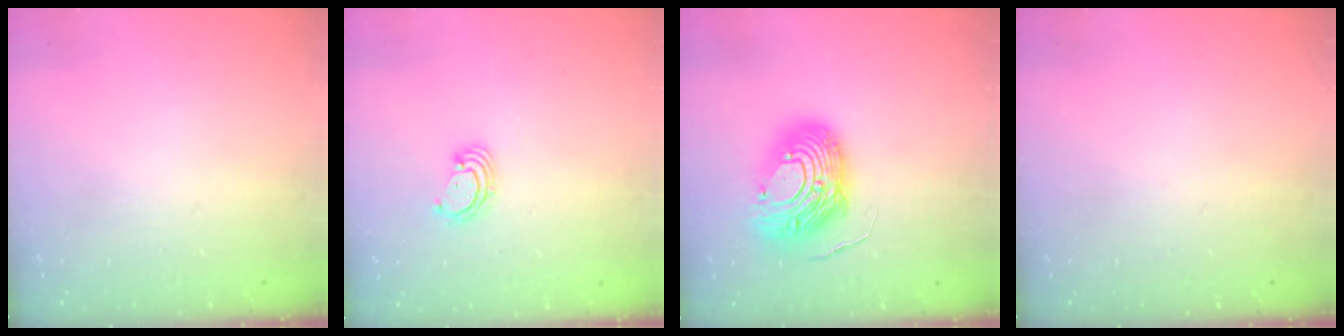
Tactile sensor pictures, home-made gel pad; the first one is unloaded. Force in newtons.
{"total": 3.1, "press": 3.1, "slide": 0.3}
{"total": 19.1, "press": 19.0, "slide": 1.8}
{"total": 0.0}